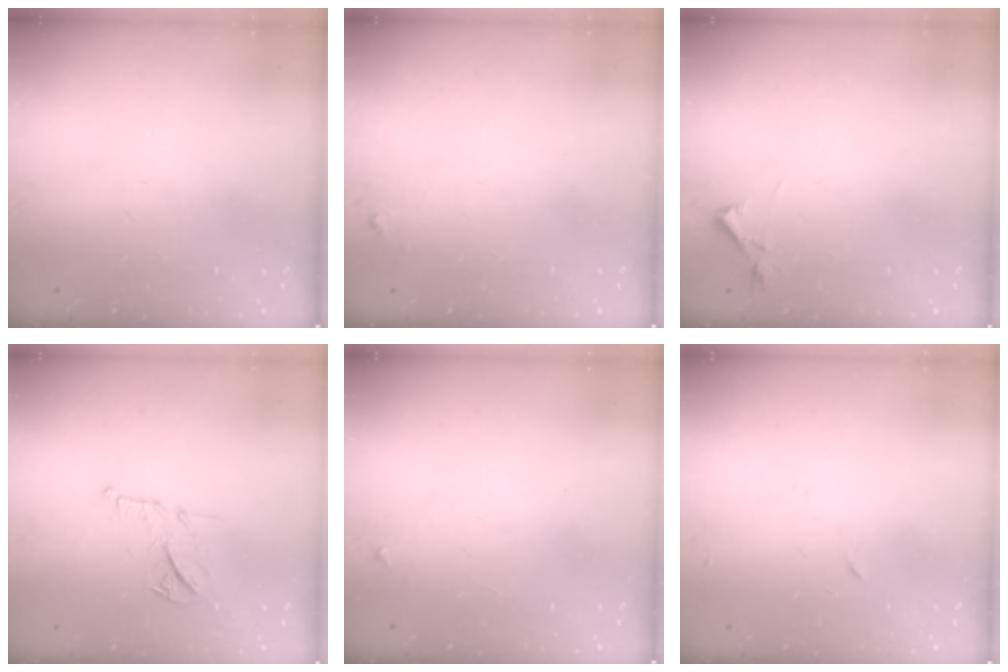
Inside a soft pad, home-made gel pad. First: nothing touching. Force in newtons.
{"total": 3.1, "press": 3.1, "slide": 0.1}
{"total": 3.4, "press": 3.3, "slide": 0.7}
{"total": 11.0, "press": 11.0, "slide": 0.1}
{"total": 3.3, "press": 3.2, "slide": 0.3}
{"total": 5.2, "press": 5.1, "slide": 0.6}